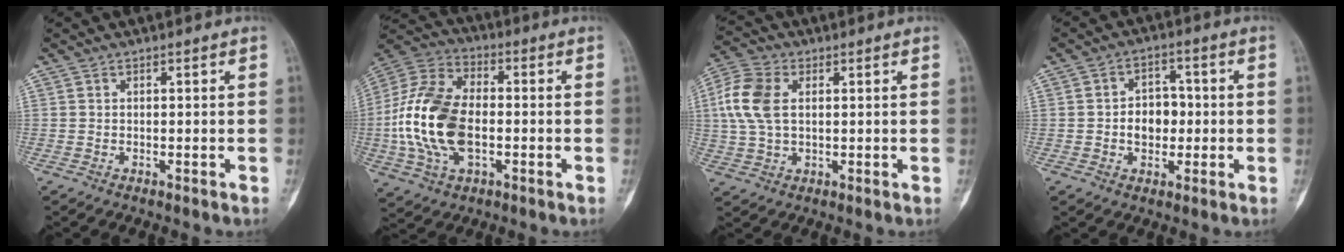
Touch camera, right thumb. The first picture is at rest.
{"total": 18.8, "force": [-2.3, 11.4, 14.8], "torque": [-0.304, 0.020, -0.041]}
{"total": 9.9, "force": [1.7, 6.3, 7.4], "torque": [-0.171, 0.014, 0.032]}
{"total": 6.7, "force": [-0.6, 5.2, 4.2], "torque": [-0.036, 0.019, -0.012]}